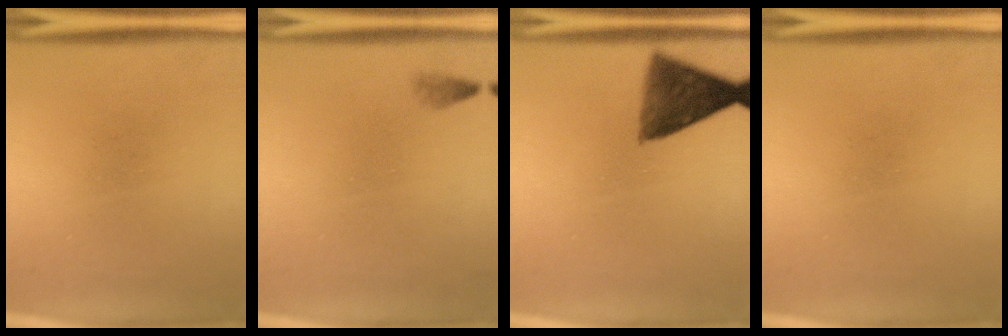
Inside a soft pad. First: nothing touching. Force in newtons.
{"total": 0.8}
{"total": 8.6}
{"total": 0.0}